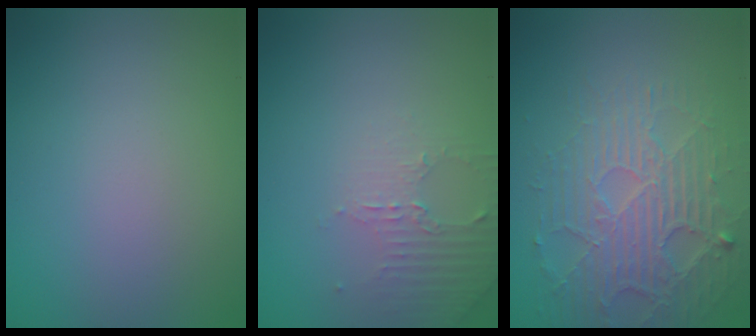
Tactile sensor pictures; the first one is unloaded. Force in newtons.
{"total": 2.2, "press": 2.1, "slide": 0.6}
{"total": 4.5, "press": 4.0, "slide": 2.1}